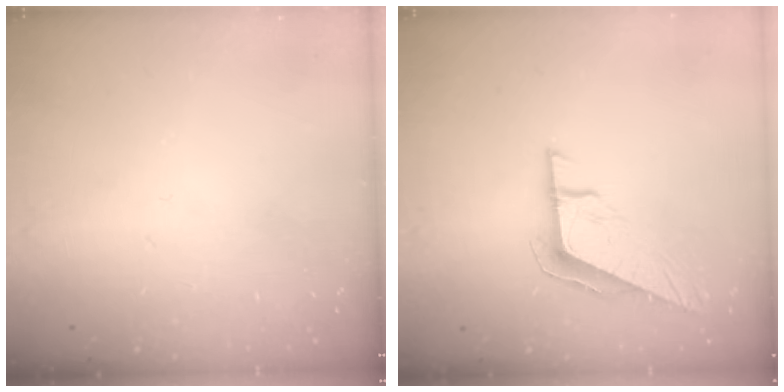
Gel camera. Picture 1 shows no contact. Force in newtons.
{"total": 8.6, "press": 8.6, "slide": 0.2}